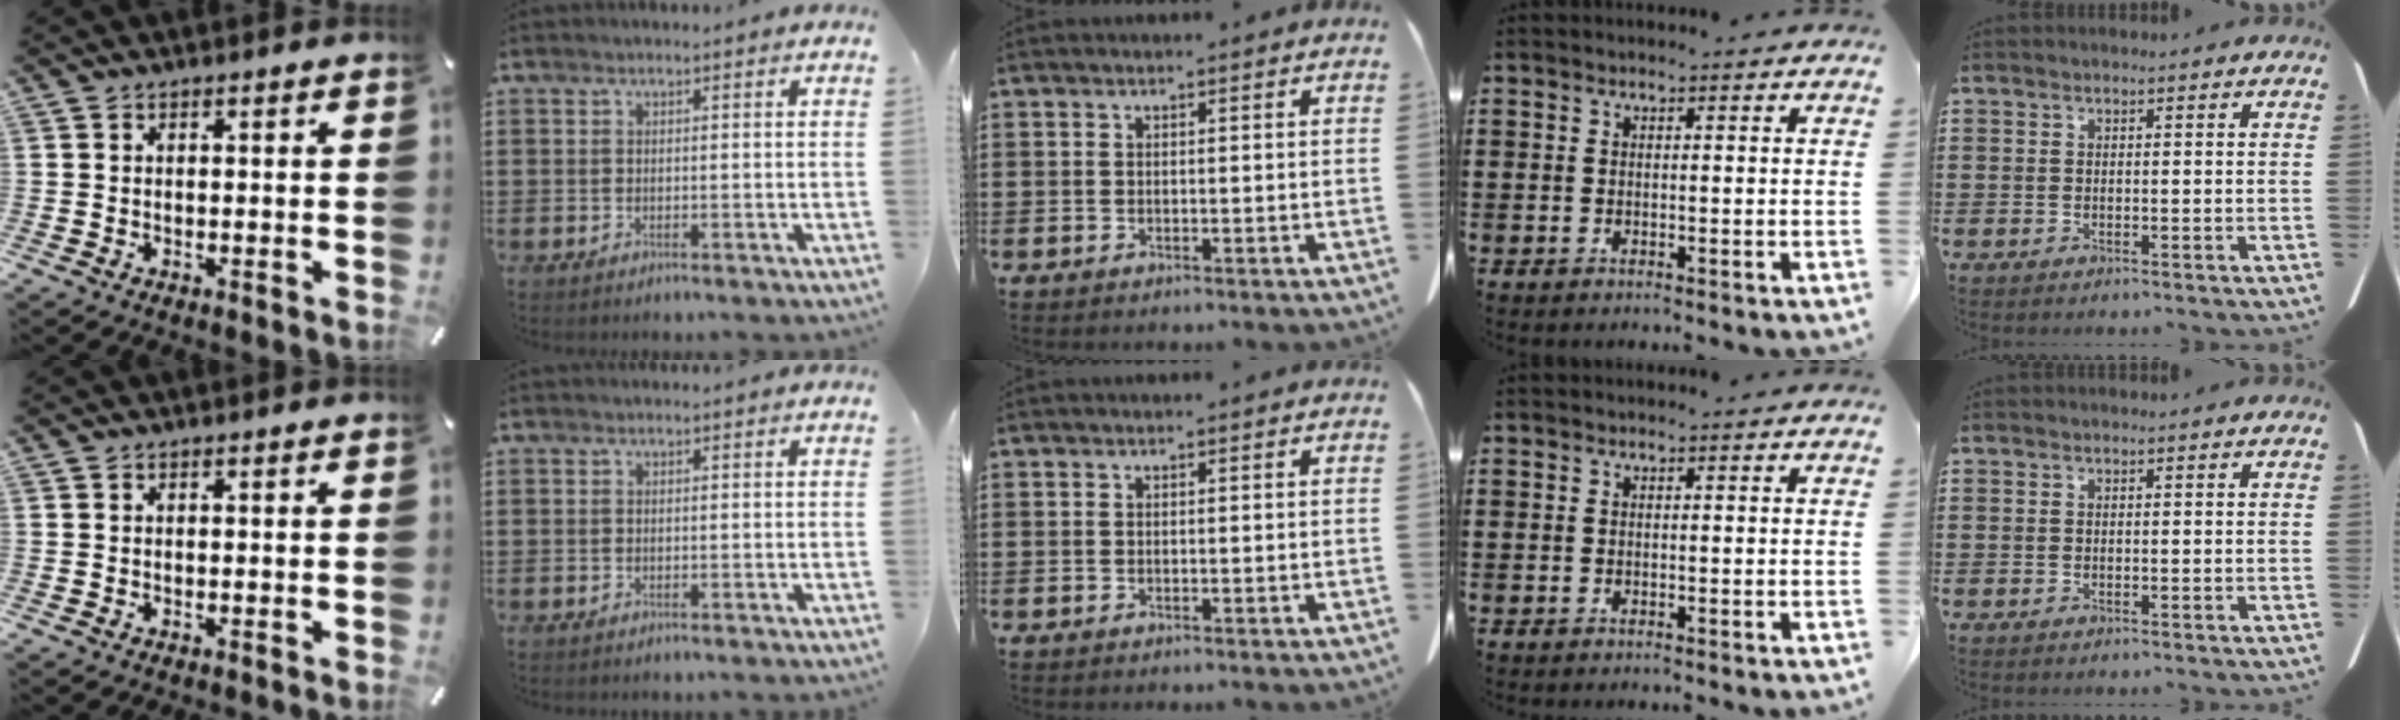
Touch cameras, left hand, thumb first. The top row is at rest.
{}